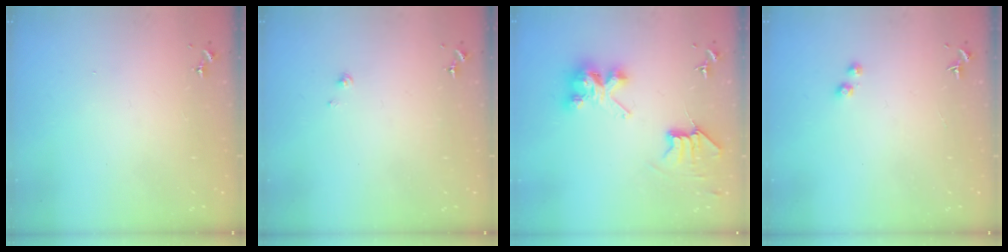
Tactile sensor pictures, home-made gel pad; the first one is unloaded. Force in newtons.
{"total": 1.4, "press": 1.4, "slide": 0.1}
{"total": 8.4, "press": 8.3, "slide": 0.2}
{"total": 2.4, "press": 2.3, "slide": 0.9}